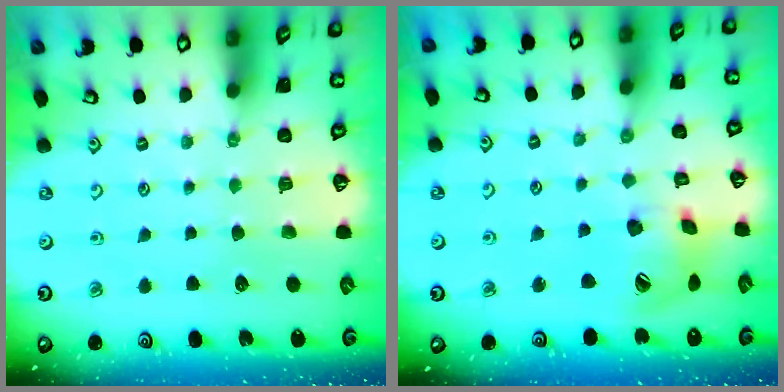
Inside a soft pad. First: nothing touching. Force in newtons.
{"total": 15.3, "press": 15.1, "slide": 2.3}